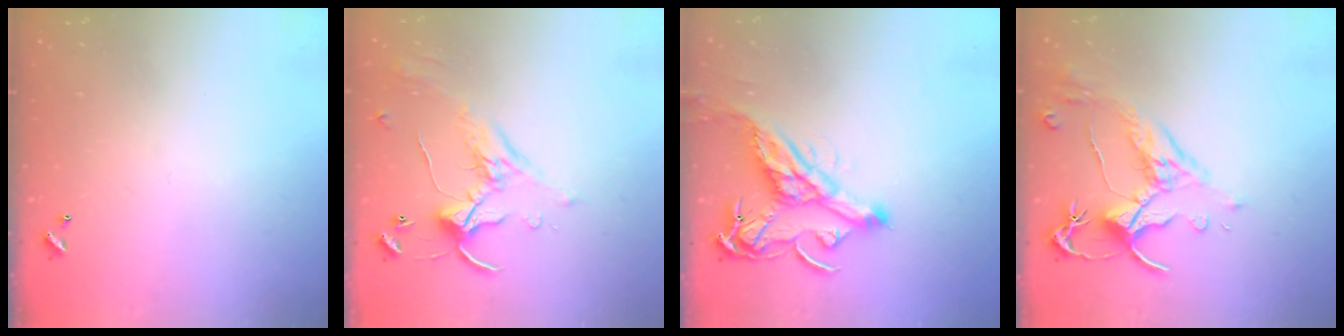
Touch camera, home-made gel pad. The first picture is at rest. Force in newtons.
{"total": 1.2, "press": 0.6, "slide": 1.1}
{"total": 10.2, "press": 10.1, "slide": 1.5}
{"total": 2.6, "press": 2.2, "slide": 1.3}